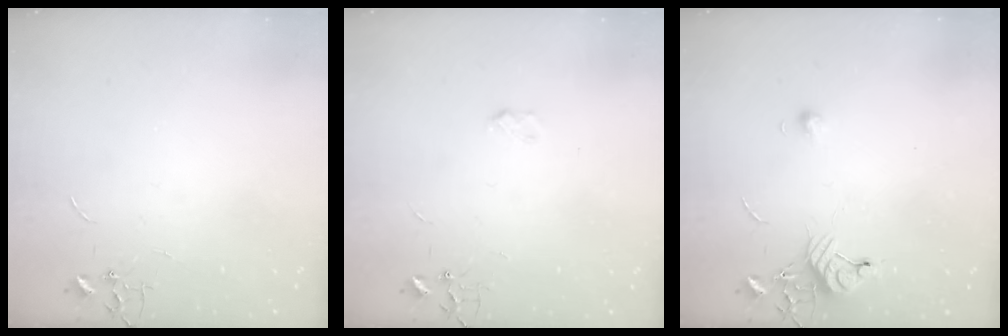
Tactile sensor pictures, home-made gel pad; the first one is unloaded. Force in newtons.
{"total": 2.5, "press": 2.4, "slide": 0.4}
{"total": 10.3, "press": 10.2, "slide": 1.2}